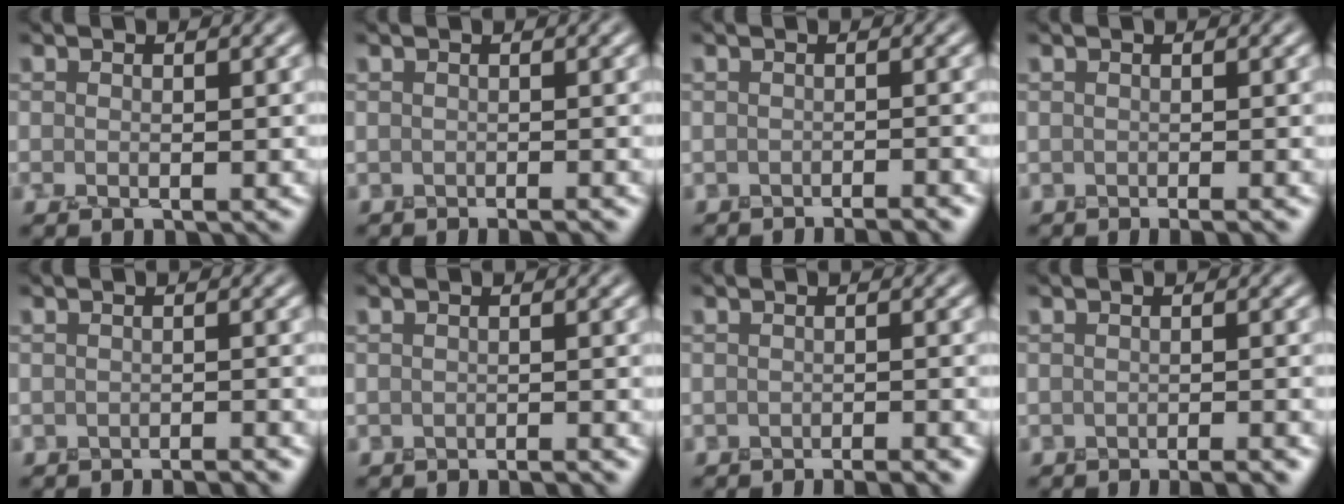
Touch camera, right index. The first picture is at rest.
{"total": 0.5, "force": [-0.5, 0.1, 0.2], "torque": [0.020, 0.005, -0.003]}
{"total": 2.1, "force": [-1.9, 0.2, 0.8], "torque": [0.010, 0.013, -0.022]}
{"total": 0.7, "force": [-0.4, 0.2, 0.6], "torque": [0.013, 0.004, -0.006]}
{"total": 1.6, "force": [-1.6, -0.1, 0.2], "torque": [0.015, 0.011, -0.021]}
{"total": 0.9, "force": [-0.9, -0.1, 0.0], "torque": [0.021, 0.007, -0.009]}
{"total": 2.2, "force": [-2.0, 0.3, 1.1], "torque": [0.010, 0.011, -0.023]}
{"total": 2.4, "force": [-1.8, 0.6, 1.4], "torque": [0.011, 0.014, -0.023]}